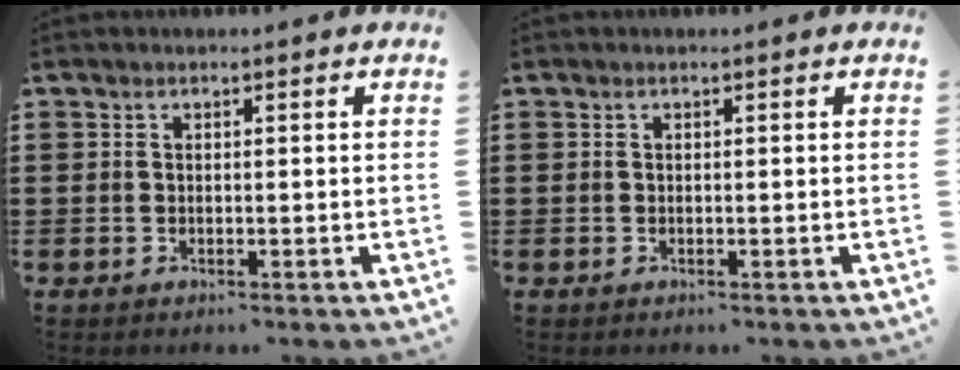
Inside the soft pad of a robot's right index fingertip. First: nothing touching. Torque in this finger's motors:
{"motor_torque": [0.56, 1.58, 0.00, 0.00]}